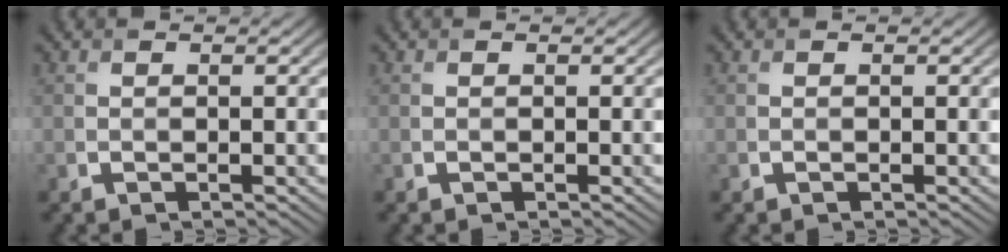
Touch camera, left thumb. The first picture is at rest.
{"total": 0.0}
{"total": 0.0}